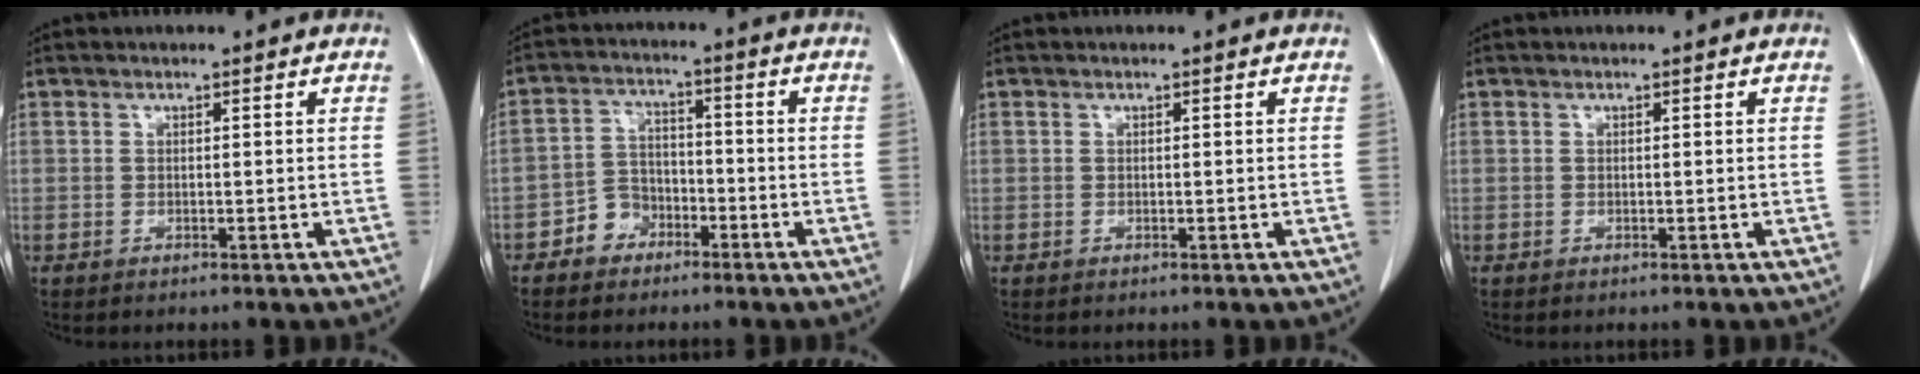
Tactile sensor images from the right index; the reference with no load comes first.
{"total": 5.0, "force": [-3.0, 3.8, 1.2], "torque": [-0.016, 0.016, -0.055]}
{"total": 0.0}
{"total": 0.0}